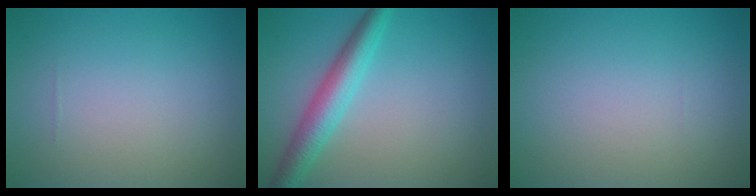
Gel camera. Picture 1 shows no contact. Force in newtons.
{"total": 4.3, "press": 4.3, "slide": 0.1}
{"total": 0.0}